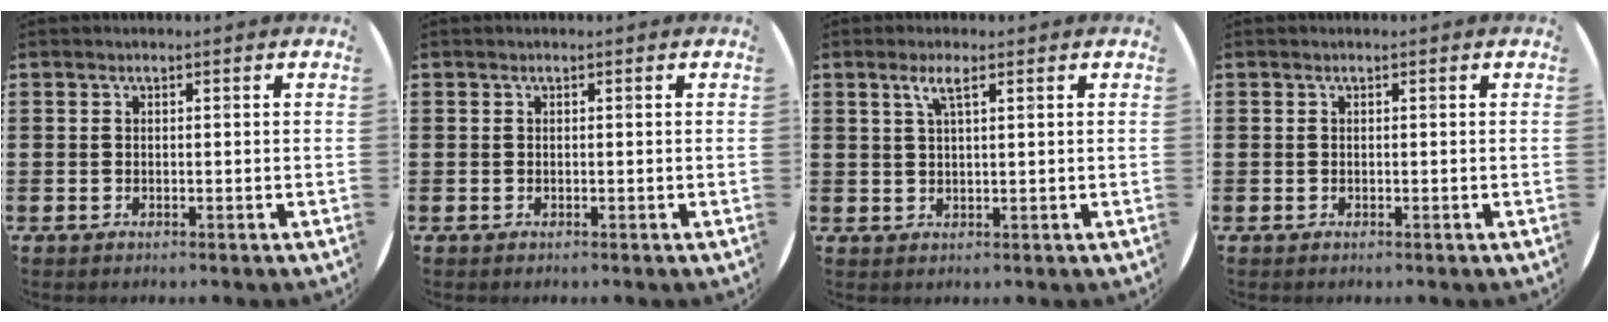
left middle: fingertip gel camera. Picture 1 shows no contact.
{"total": 0.0}
{"total": 2.6, "force": [1.4, 0.5, 2.2], "torque": [-0.046, 0.005, 0.023]}
{"total": 0.0}